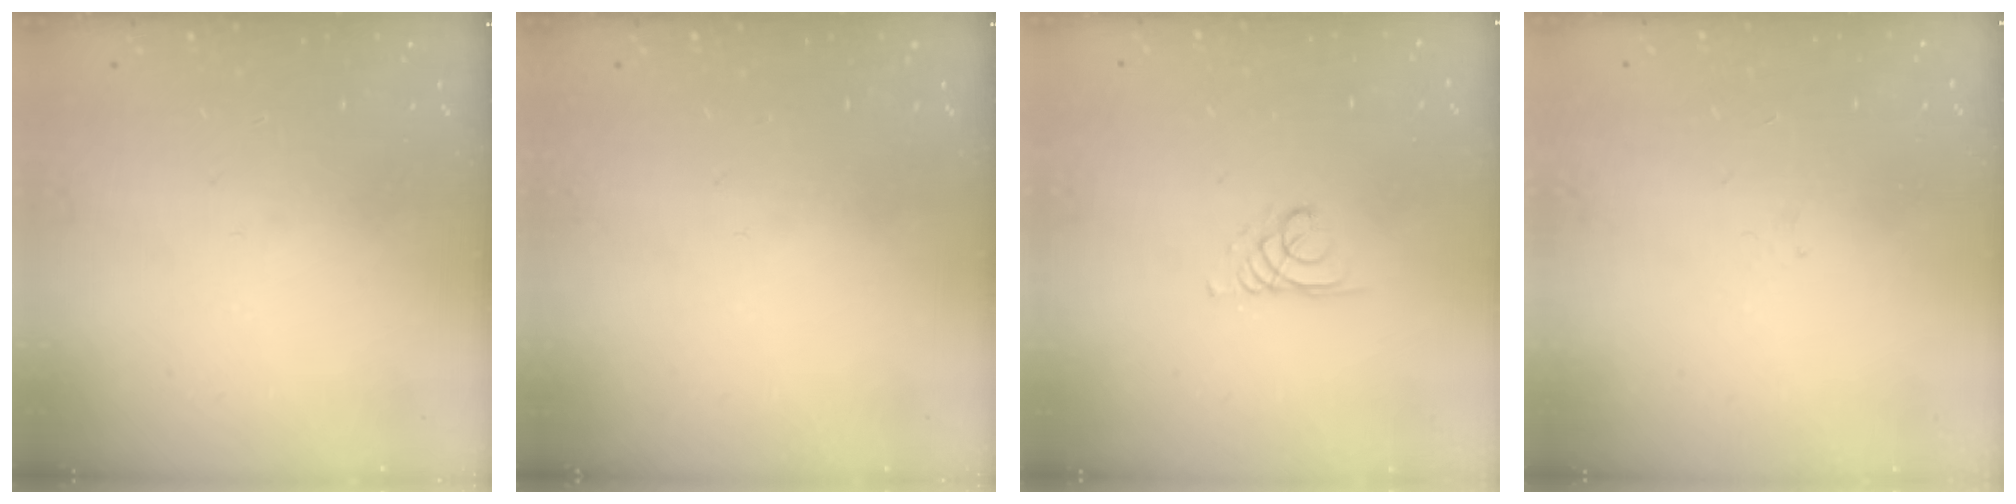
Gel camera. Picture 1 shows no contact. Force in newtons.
{"total": 0.0}
{"total": 2.1, "press": 2.1, "slide": 0.2}
{"total": 1.3, "press": 1.2, "slide": 0.5}